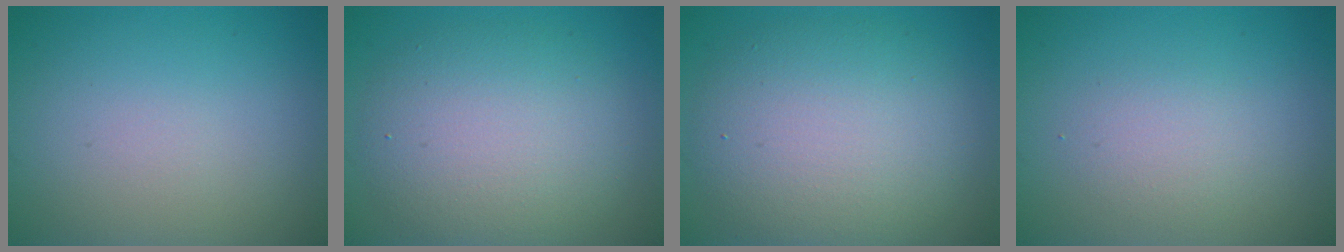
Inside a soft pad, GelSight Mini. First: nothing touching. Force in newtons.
{"total": 6.6, "press": 6.6, "slide": 0.4}
{"total": 8.2, "press": 8.2, "slide": 0.3}
{"total": 1.8, "press": 1.8, "slide": 0.1}